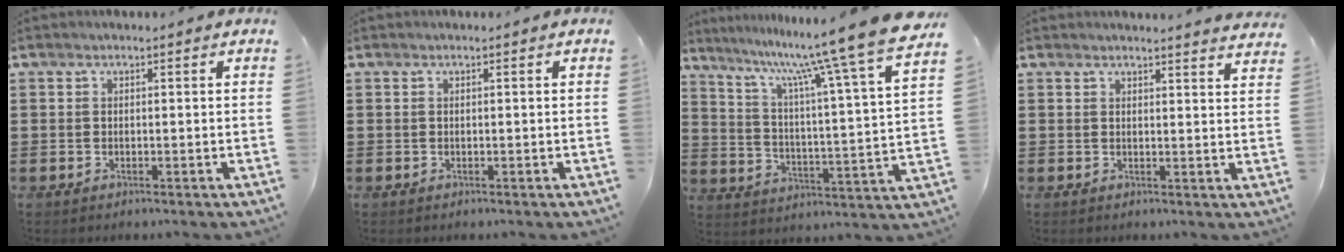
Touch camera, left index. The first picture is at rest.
{"total": 0.0}
{"total": 11.4, "force": [9.6, -1.7, 5.9], "torque": [-0.127, -0.082, 0.144]}
{"total": 2.4, "force": [2.3, -0.4, 0.1], "torque": [0.000, -0.013, 0.042]}